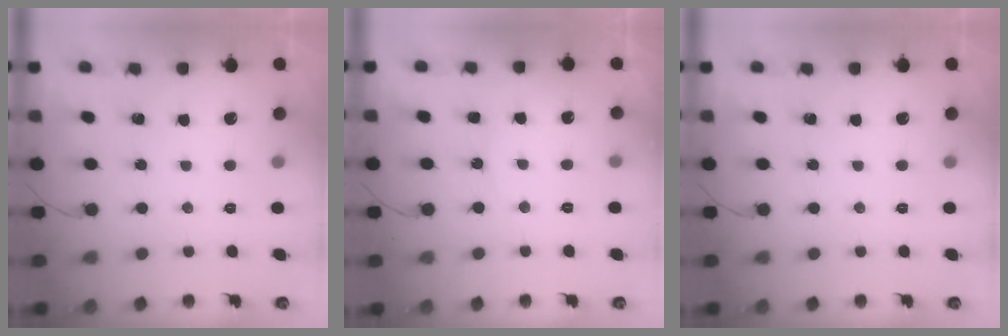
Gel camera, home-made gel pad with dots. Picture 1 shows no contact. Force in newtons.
{"total": 5.6, "press": 5.5, "slide": 0.4}
{"total": 0.0}